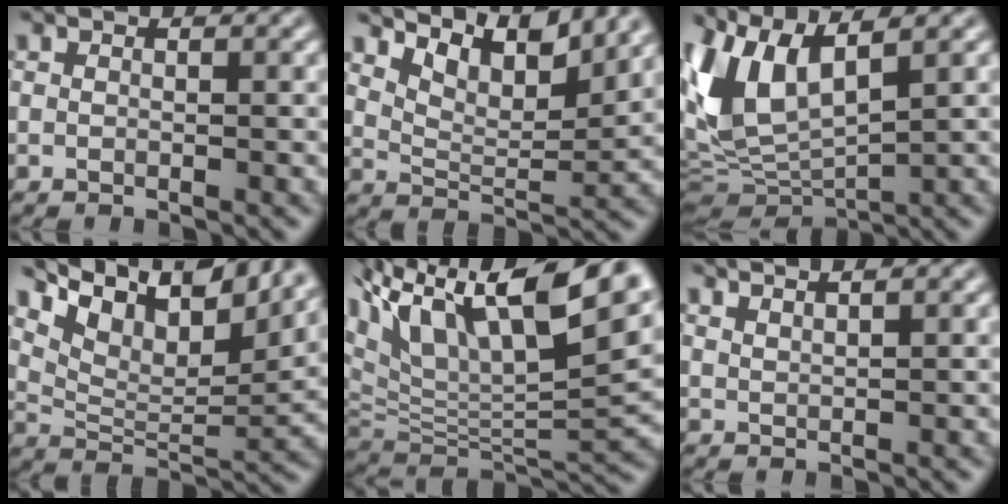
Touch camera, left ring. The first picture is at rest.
{"total": 6.1, "force": [4.4, 2.0, 3.7], "torque": [-0.072, 0.009, 0.076]}
{"total": 9.2, "force": [2.7, 4.5, 7.6], "torque": [-0.192, 0.011, 0.055]}
{"total": 10.6, "force": [7.2, 4.3, 6.5], "torque": [-0.115, 0.025, 0.129]}
{"total": 15.6, "force": [7.4, 6.3, 12.2], "torque": [-0.239, 0.049, 0.131]}
{"total": 2.4, "force": [2.0, 0.7, 1.1], "torque": [-0.001, 0.027, 0.011]}